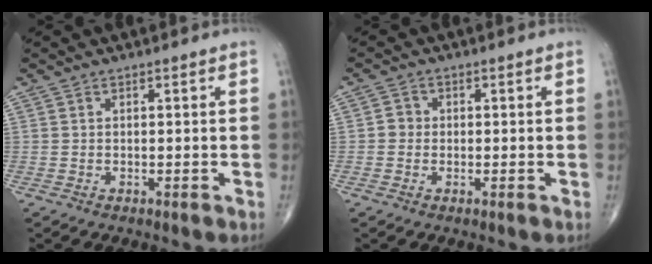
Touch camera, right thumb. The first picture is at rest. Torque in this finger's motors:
{"motor_torque": [-0.04, -0.02, 0.13, -0.04, 0.00]}